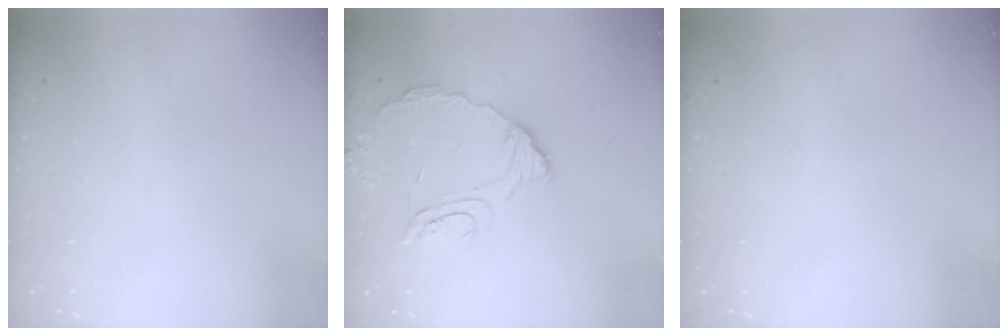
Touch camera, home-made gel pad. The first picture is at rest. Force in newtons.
{"total": 8.7, "press": 8.6, "slide": 0.8}
{"total": 0.0}